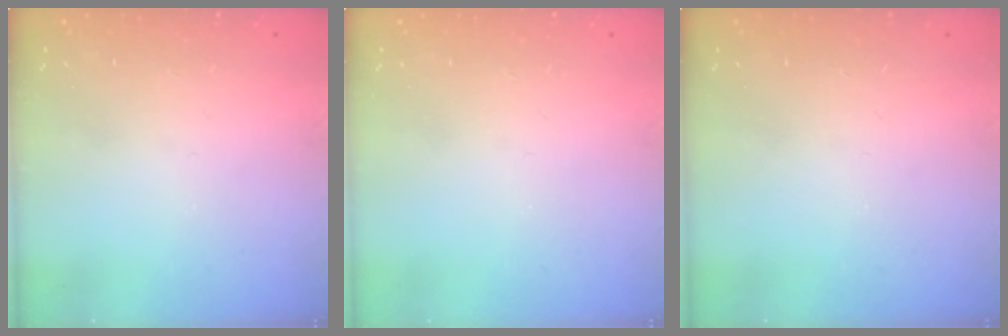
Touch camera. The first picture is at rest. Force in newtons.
{"total": 0.0}
{"total": 0.0}